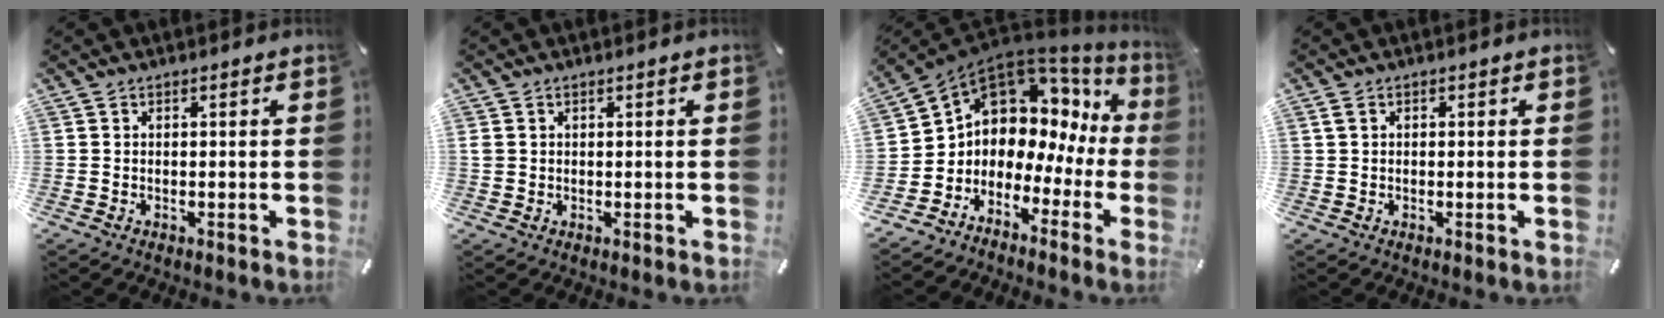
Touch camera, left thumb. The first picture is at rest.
{"total": 1.0, "force": [0.4, 0.9, 0.3], "torque": [-0.006, 0.002, 0.007]}
{"total": 6.6, "force": [2.7, 5.9, 1.1], "torque": [-0.043, -0.053, 0.050]}
{"total": 1.5, "force": [0.2, 1.1, 1.0], "torque": [-0.020, 0.005, 0.003]}